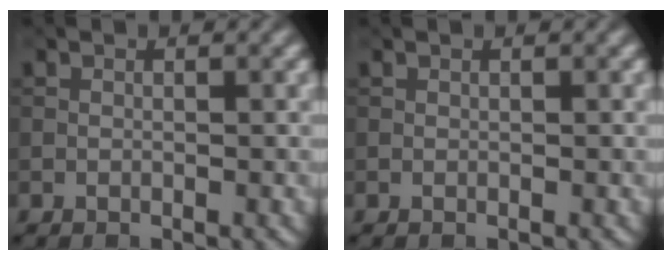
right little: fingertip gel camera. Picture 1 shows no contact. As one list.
[{"total": 0.0}]